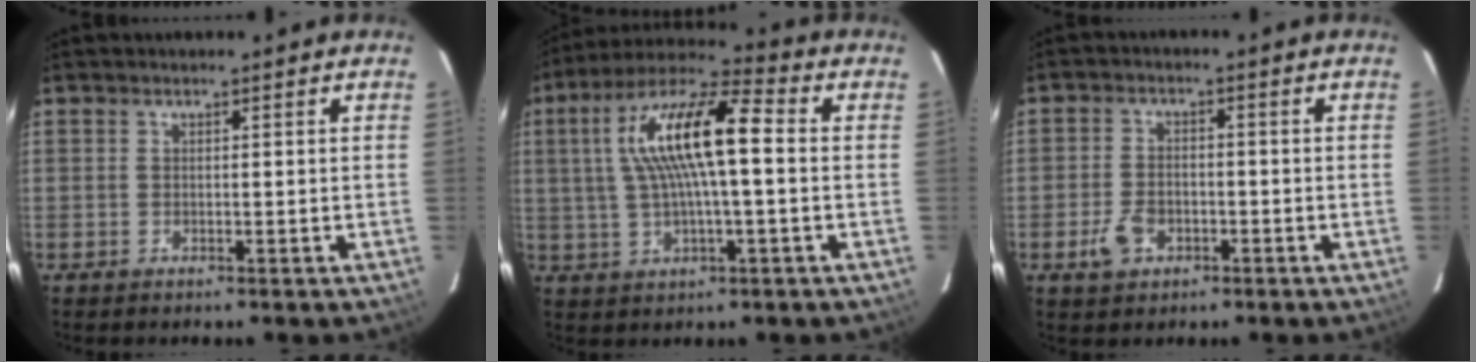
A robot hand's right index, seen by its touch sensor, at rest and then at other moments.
{"total": 15.3, "force": [1.8, 3.7, 14.7], "torque": [-0.273, 0.024, 0.026]}
{"total": 5.6, "force": [-2.6, 3.8, 3.3], "torque": [-0.080, 0.002, -0.044]}